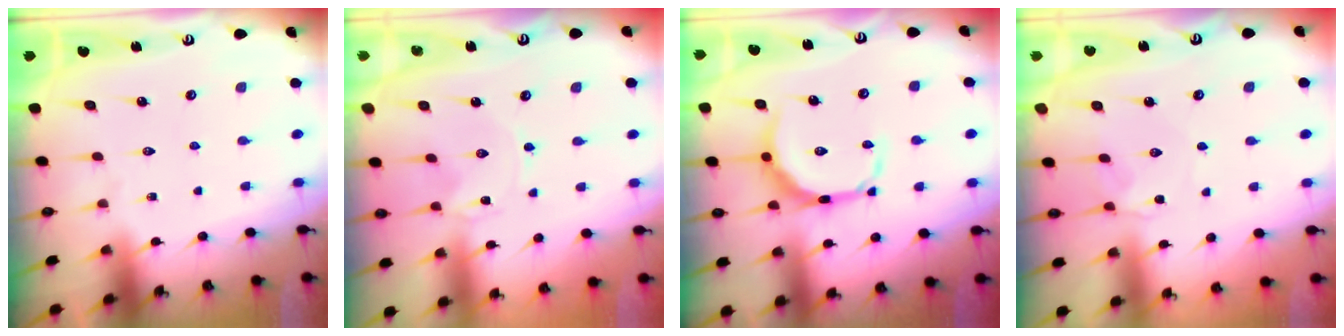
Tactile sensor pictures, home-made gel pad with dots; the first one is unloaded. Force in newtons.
{"total": 0.0}
{"total": 10.4, "press": 10.4, "slide": 0.7}
{"total": 3.3, "press": 3.3, "slide": 0.5}